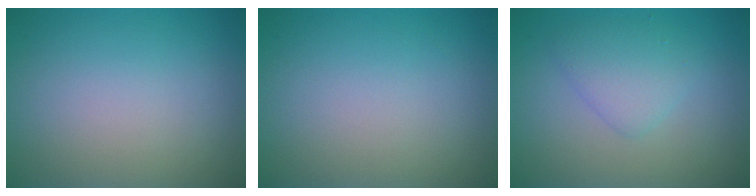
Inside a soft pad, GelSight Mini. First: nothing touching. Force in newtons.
{"total": 0.0}
{"total": 2.6, "press": 2.6, "slide": 0.1}